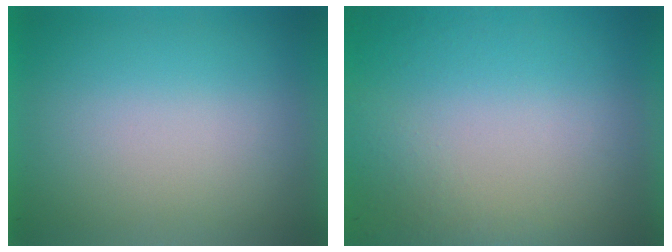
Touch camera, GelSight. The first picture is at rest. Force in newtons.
{"total": 8.2}